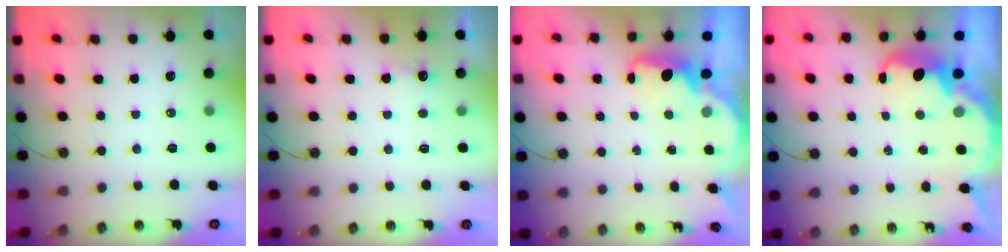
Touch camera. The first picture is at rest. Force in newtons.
{"total": 2.9, "press": 2.7, "slide": 0.9}
{"total": 2.4, "press": 2.3, "slide": 0.6}
{"total": 5.7, "press": 5.7, "slide": 0.4}